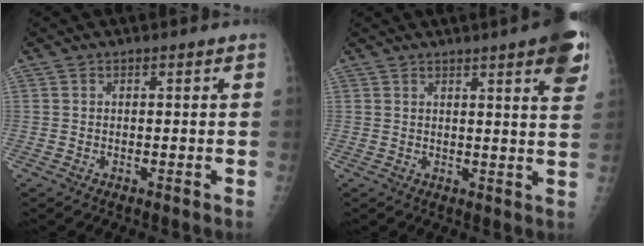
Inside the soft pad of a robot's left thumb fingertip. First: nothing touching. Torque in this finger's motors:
{"motor_torque": [2.60, 1.79, 1.49, -0.87, 0.29]}